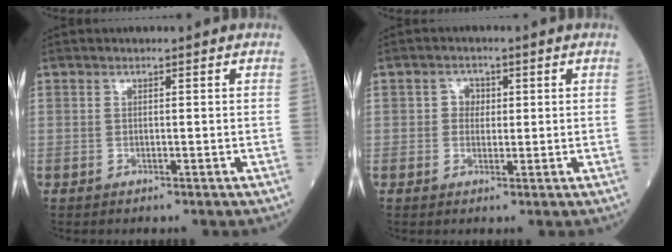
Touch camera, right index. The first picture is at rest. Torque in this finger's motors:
{"motor_torque": [-0.01, 0.01, 0.00, 0.02]}